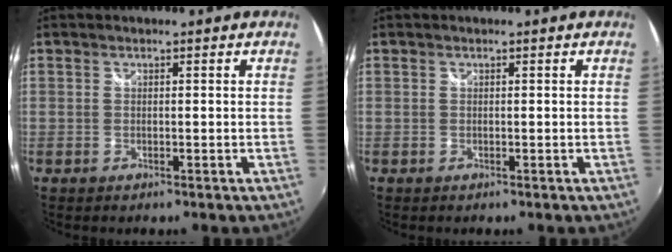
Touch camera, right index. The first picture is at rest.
{"total": 0.0}